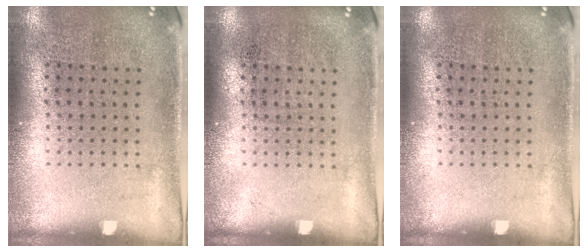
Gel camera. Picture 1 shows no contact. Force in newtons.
{"total": 0.0}
{"total": 0.0}